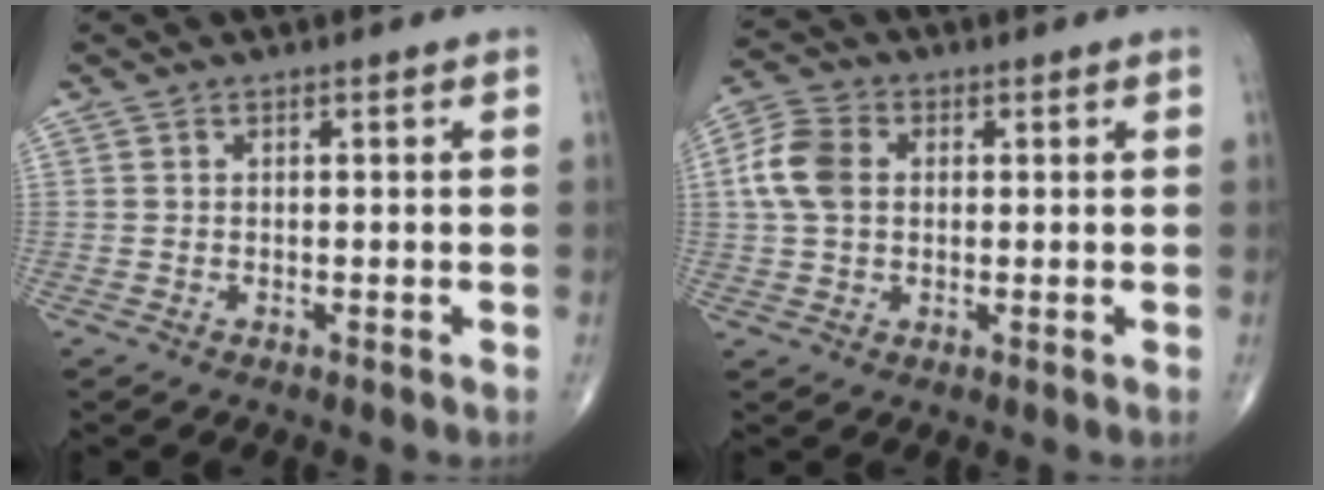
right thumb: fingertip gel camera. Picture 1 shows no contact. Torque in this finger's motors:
{"motor_torque": [0.22, 0.35, 0.27, -0.25, 0.17]}